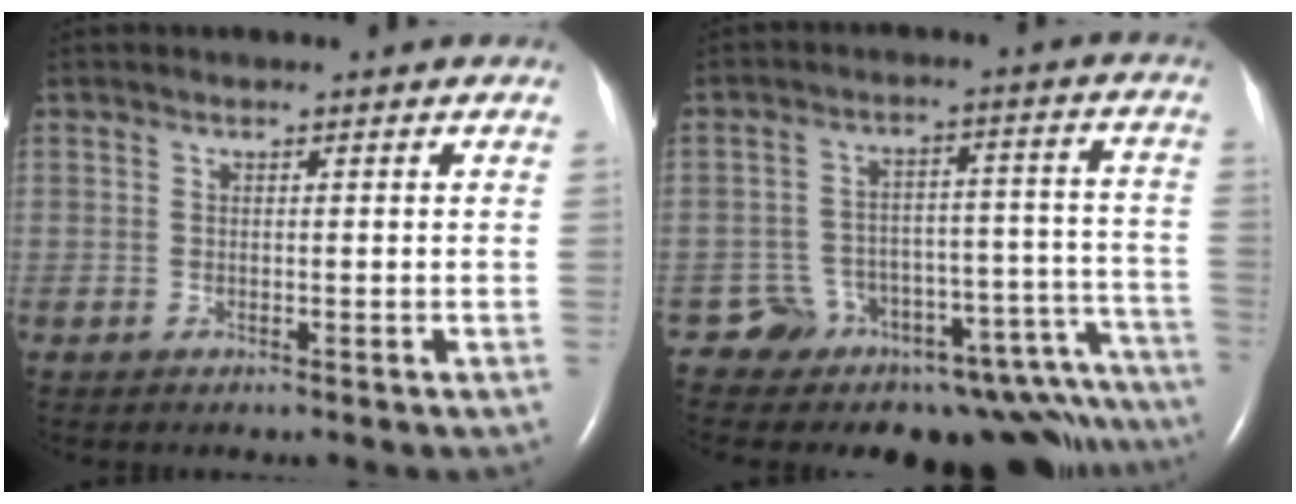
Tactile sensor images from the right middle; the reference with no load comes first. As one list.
[{"total": 15.9, "force": [-14.8, 4.3, 3.9], "torque": [0.020, 0.081, -0.190]}]